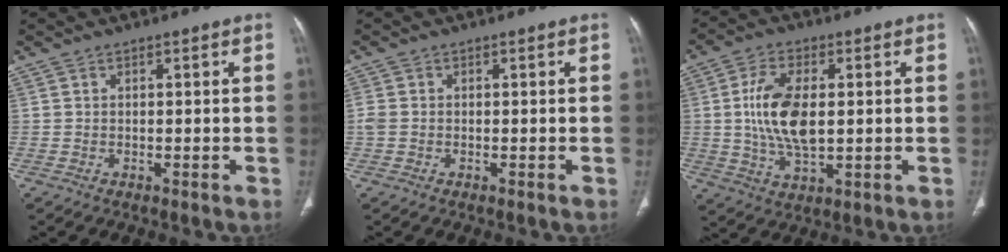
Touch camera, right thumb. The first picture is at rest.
{"total": 1.7, "force": [-0.2, 1.4, 1.0], "torque": [-0.029, -0.001, -0.005]}
{"total": 11.9, "force": [0.9, 6.0, 10.2], "torque": [-0.195, -0.006, 0.021]}